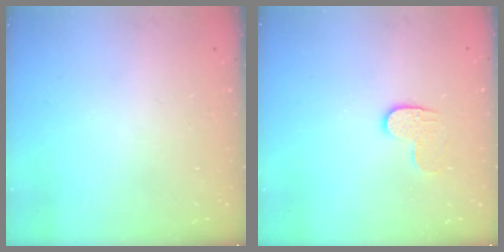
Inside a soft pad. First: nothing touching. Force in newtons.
{"total": 5.7, "press": 5.7, "slide": 0.5}